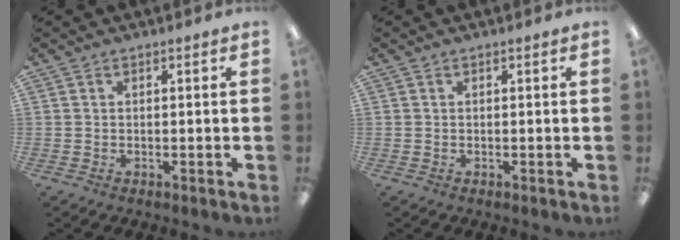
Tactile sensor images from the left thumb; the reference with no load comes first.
{"total": 0.0}